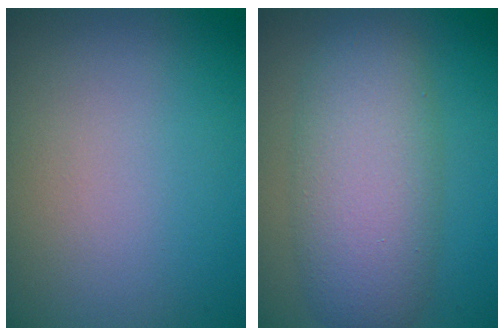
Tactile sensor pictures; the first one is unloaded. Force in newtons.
{"total": 7.0, "press": 7.0, "slide": 0.1}